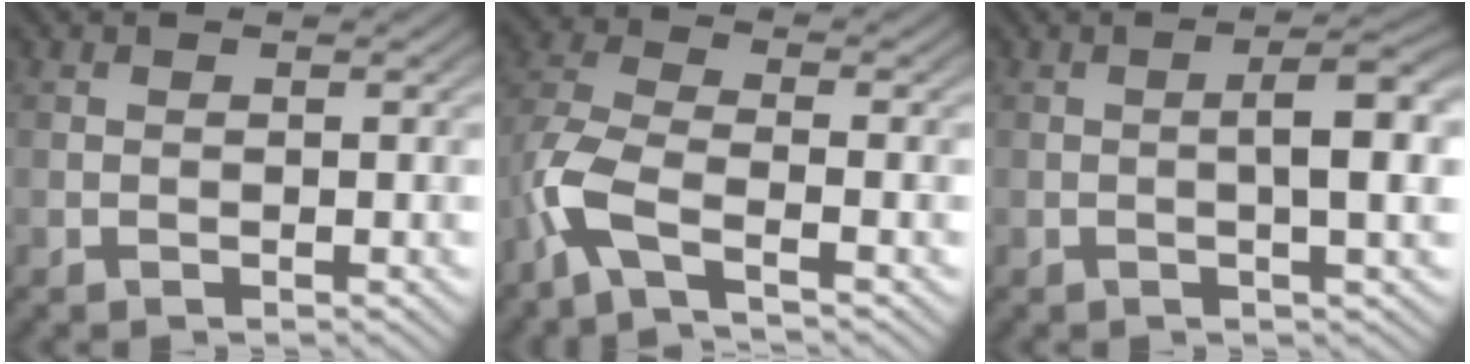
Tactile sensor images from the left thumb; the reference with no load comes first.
{"total": 6.3, "force": [-3.2, 1.9, 5.0], "torque": [-0.124, -0.003, -0.088]}
{"total": 4.7, "force": [0.0, 0.9, 4.7], "torque": [-0.075, 0.010, -0.003]}